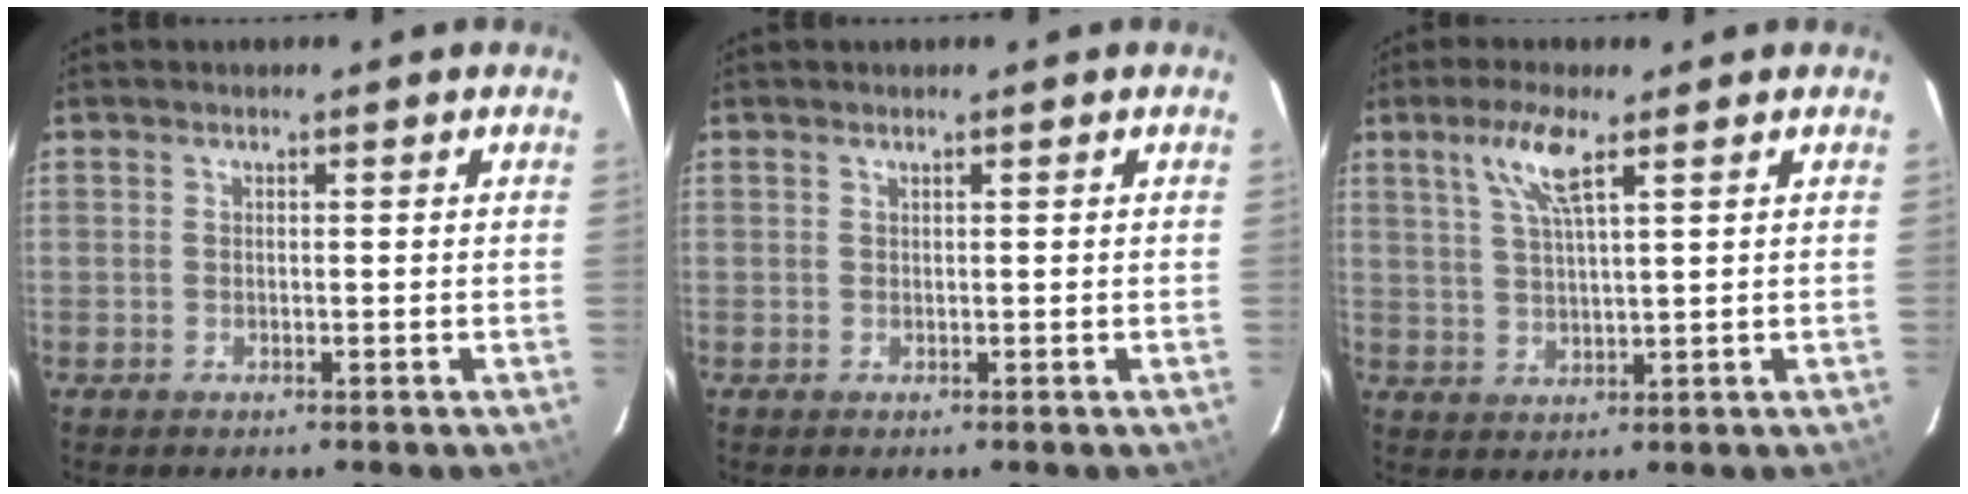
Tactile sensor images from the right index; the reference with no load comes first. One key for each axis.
{"total": 0.0}
{"total": 6.3, "fx": 3.5, "fy": 0.7, "fz": 5.2, "tx": -0.105, "ty": 0.004, "tz": 0.069}